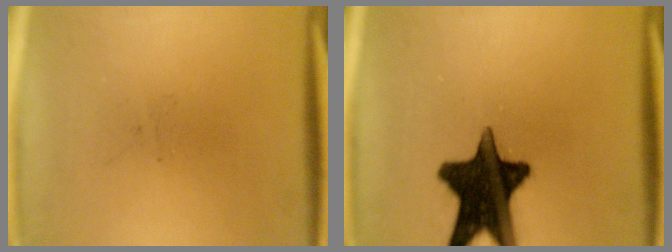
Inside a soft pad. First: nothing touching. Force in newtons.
{"total": 16.1}